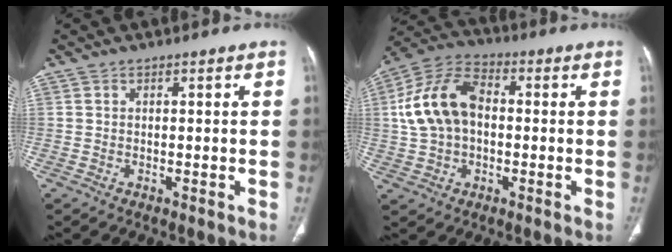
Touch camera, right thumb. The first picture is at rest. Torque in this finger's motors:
{"motor_torque": [-0.50, 1.65, 0.99, -0.03, 0.13]}